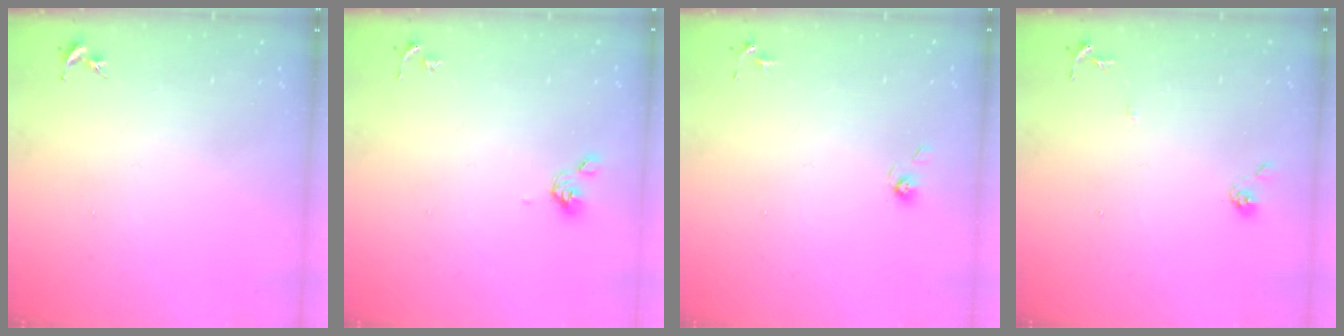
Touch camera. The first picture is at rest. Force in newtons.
{"total": 5.1, "press": 4.9, "slide": 1.4}
{"total": 3.9, "press": 3.5, "slide": 1.7}
{"total": 6.4, "press": 6.4, "slide": 0.4}